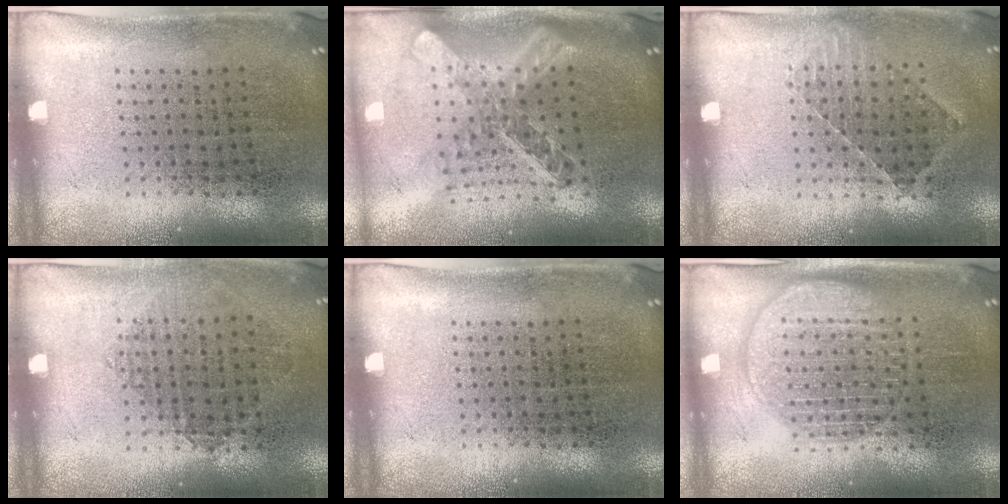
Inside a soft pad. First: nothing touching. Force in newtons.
{"total": 2.4, "press": 1.9, "slide": 1.5}
{"total": 1.0, "press": 0.9, "slide": 0.2}
{"total": 0.9, "press": 0.8, "slide": 0.3}
{"total": 0.0}
{"total": 1.7, "press": 1.7, "slide": 0.1}